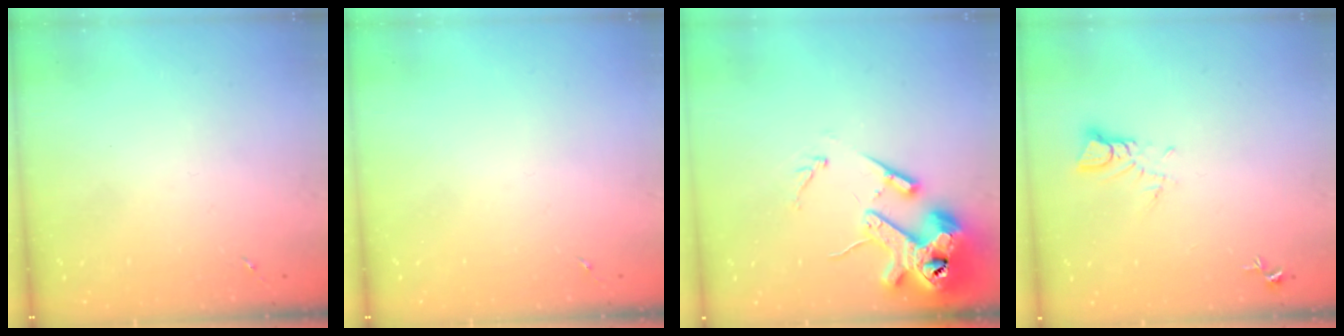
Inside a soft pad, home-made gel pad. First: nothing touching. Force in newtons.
{"total": 0.0}
{"total": 16.0, "press": 15.8, "slide": 2.5}
{"total": 4.0, "press": 3.9, "slide": 0.3}